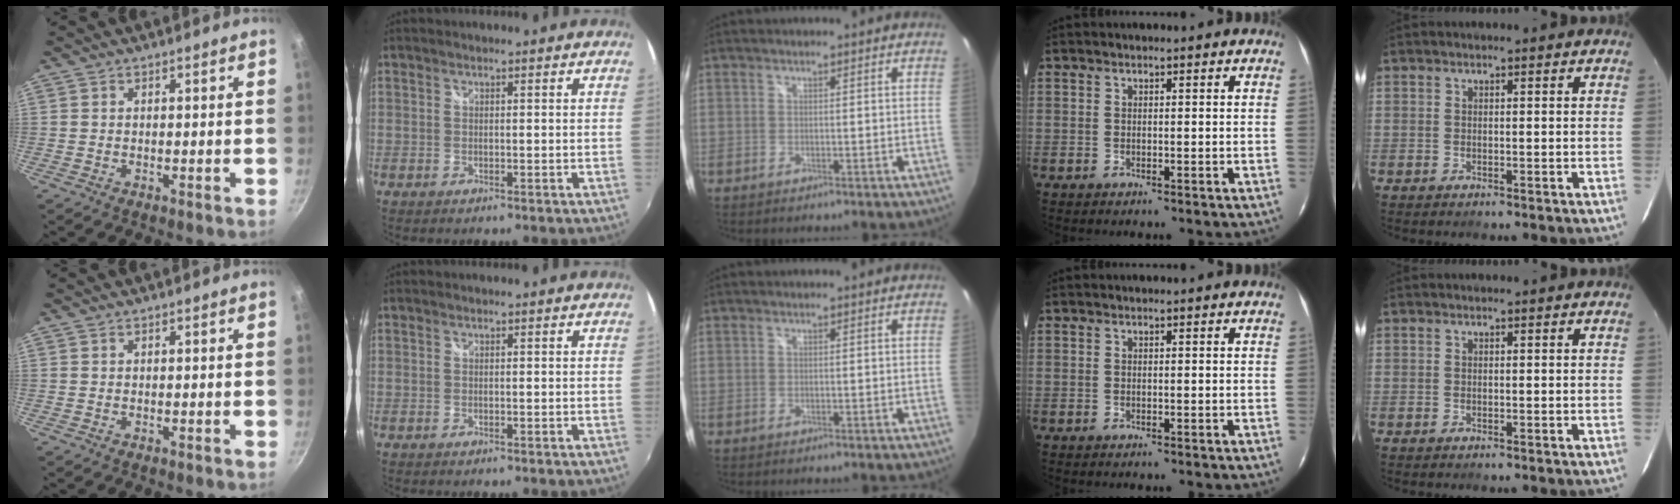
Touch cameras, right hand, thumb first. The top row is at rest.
{}